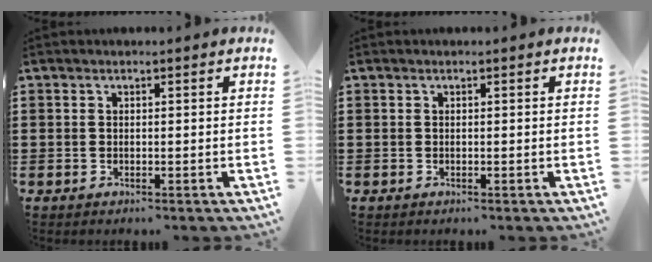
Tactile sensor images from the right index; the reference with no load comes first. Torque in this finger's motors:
{"motor_torque": [1.23, 0.91, 0.00, 0.00]}